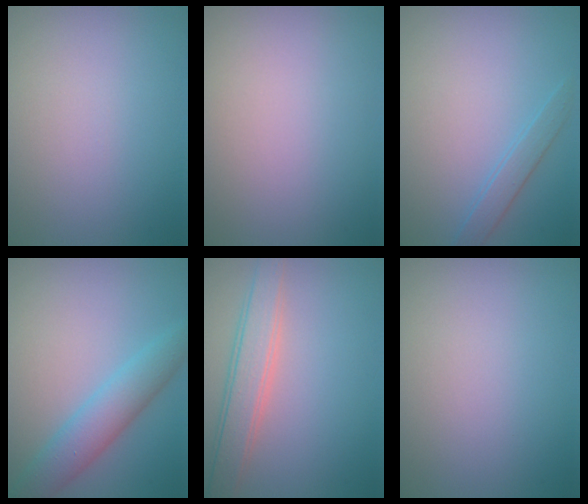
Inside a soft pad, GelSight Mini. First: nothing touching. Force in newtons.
{"total": 0.0}
{"total": 1.6, "press": 1.6, "slide": 0.1}
{"total": 4.4, "press": 4.3, "slide": 0.2}
{"total": 3.6, "press": 3.6, "slide": 0.1}
{"total": 0.0}